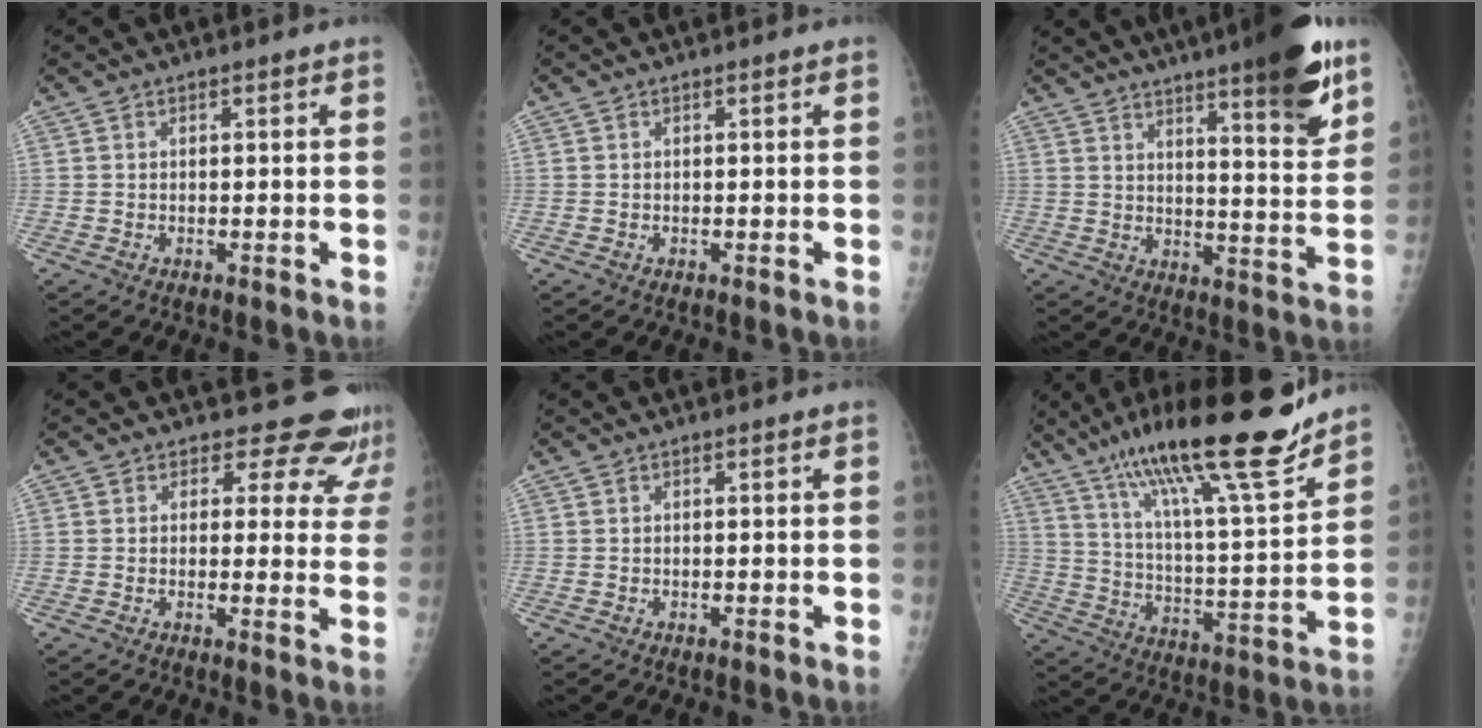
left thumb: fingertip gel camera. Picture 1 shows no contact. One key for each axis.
{"total": 0.0}
{"total": 16.7, "fx": 10.6, "fy": 2.7, "fz": 12.7, "tx": -0.153, "ty": -0.055, "tz": 0.151}
{"total": 11.2, "fx": 10.3, "fy": 4.5, "fz": 0.6, "tx": 0.050, "ty": -0.068, "tz": 0.089}
{"total": 0.0}
{"total": 23.1, "fx": 17.1, "fy": 3.1, "fz": 15.2, "tx": -0.234, "ty": -0.069, "tz": 0.290}